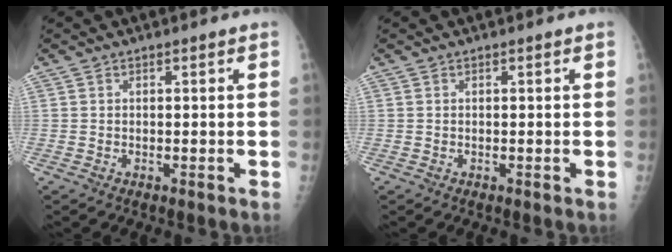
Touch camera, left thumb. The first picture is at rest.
{"total": 0.0}